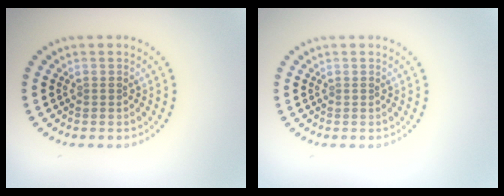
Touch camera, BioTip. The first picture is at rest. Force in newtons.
{"total": 0.0}